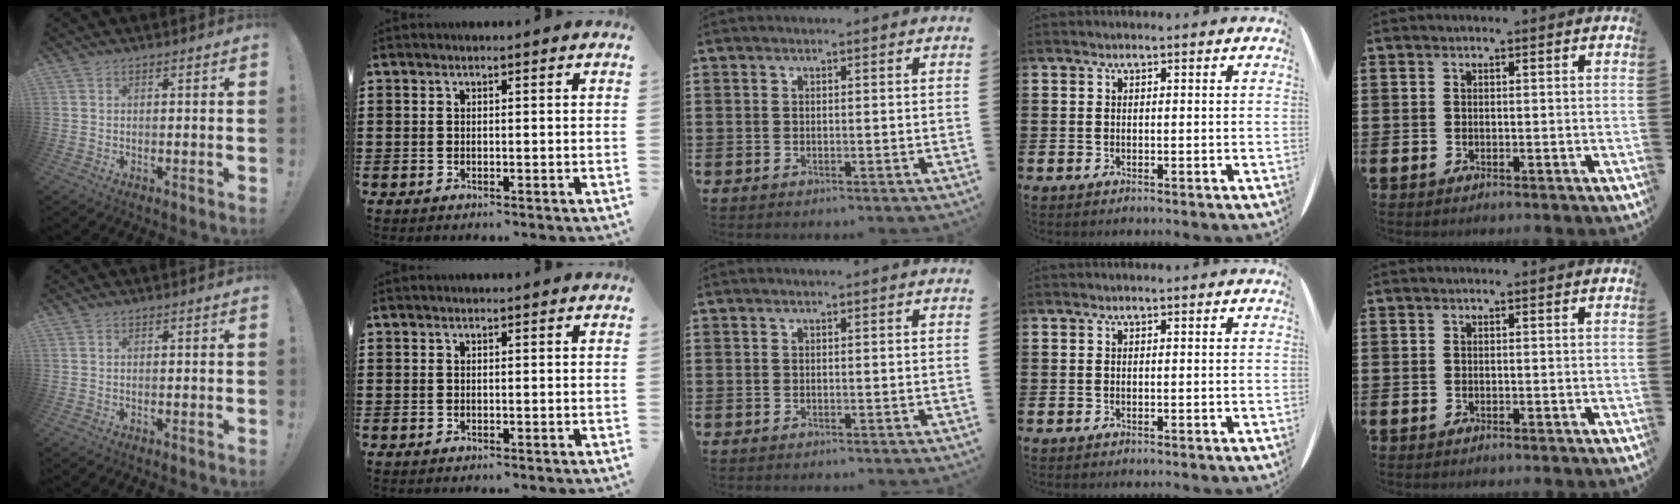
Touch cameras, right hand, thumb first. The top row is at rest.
{}